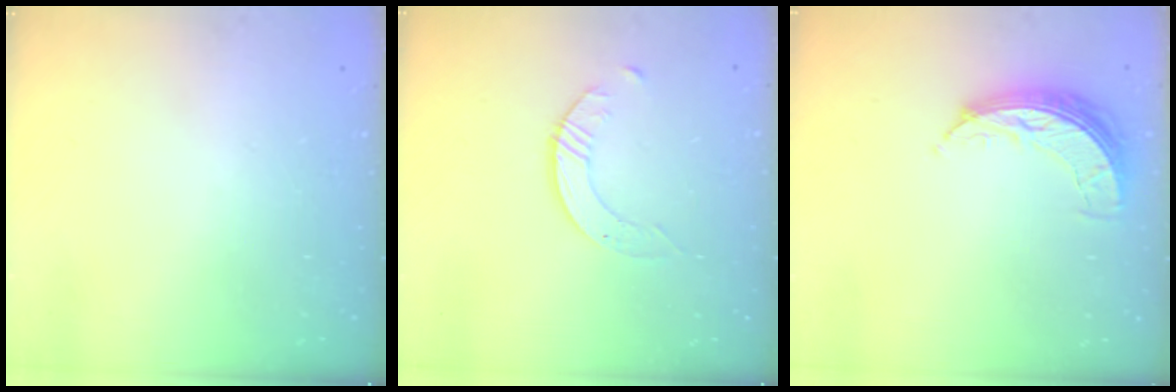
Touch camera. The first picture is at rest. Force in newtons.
{"total": 2.6, "press": 2.6, "slide": 0.3}
{"total": 7.2, "press": 7.2, "slide": 0.3}